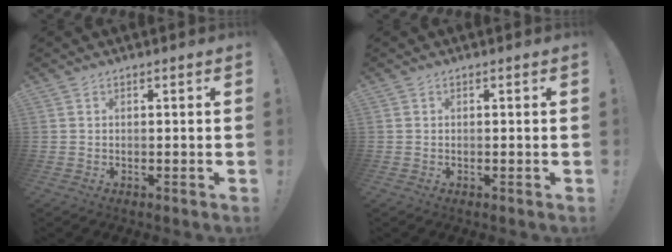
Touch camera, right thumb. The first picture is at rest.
{"total": 0.0}